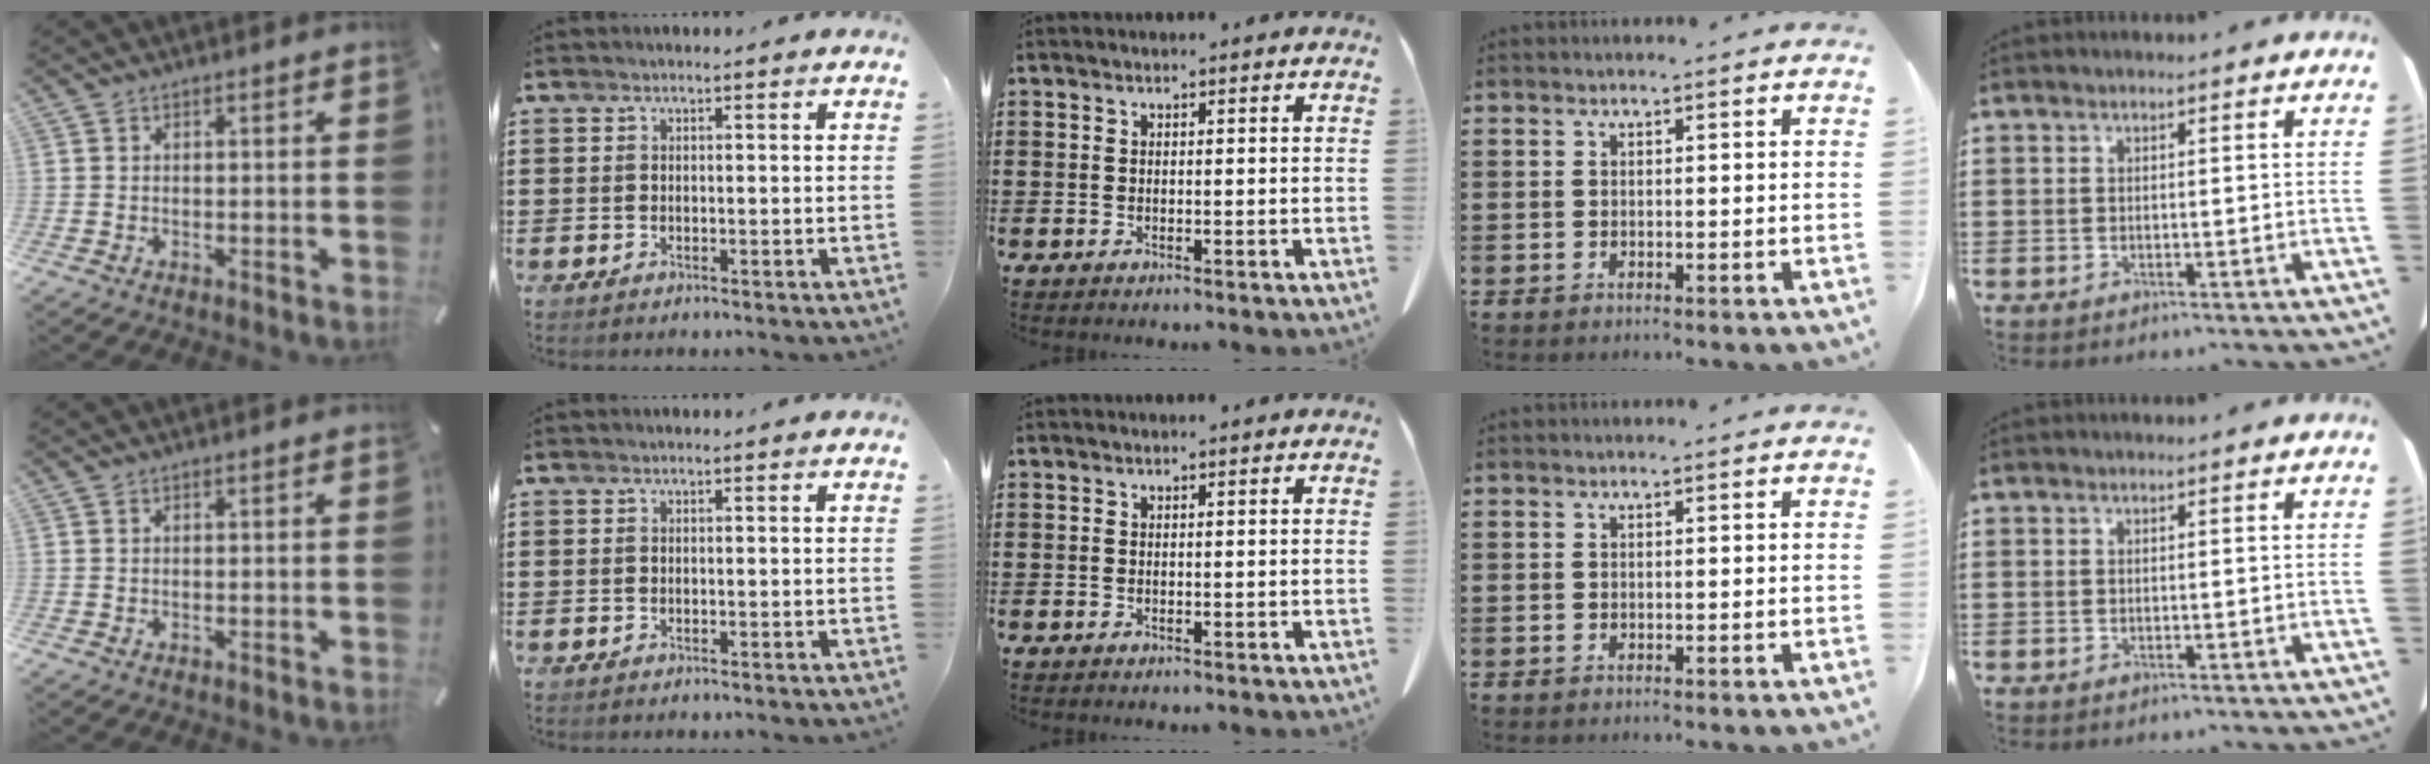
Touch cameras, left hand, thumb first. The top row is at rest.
{}